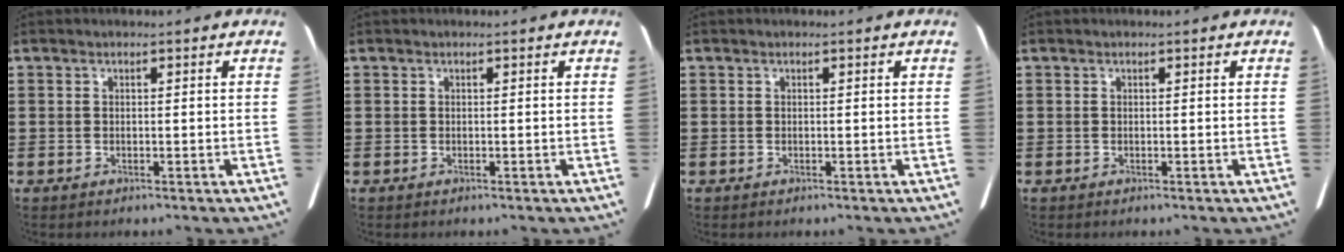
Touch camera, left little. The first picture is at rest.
{"total": 0.0}
{"total": 0.0}
{"total": 0.0}